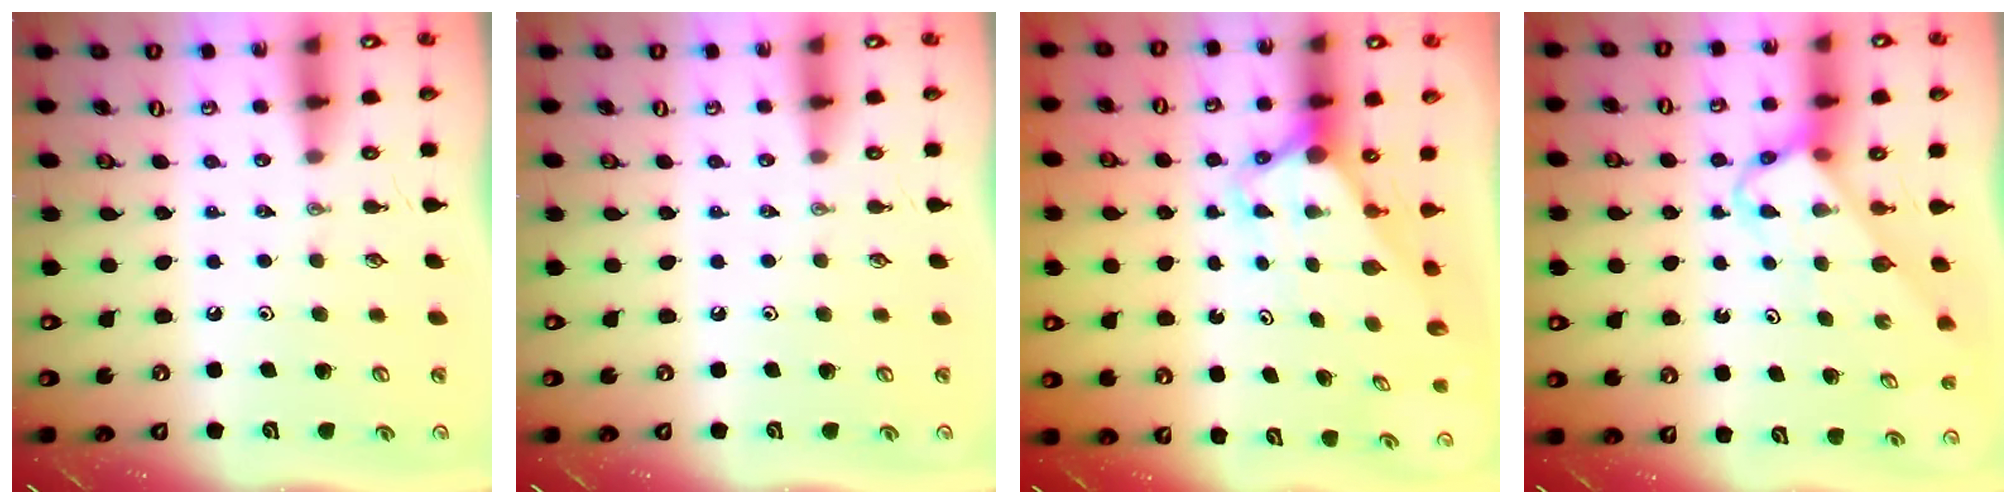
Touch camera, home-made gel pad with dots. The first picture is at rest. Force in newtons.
{"total": 0.0}
{"total": 3.2, "press": 3.2, "slide": 0.3}
{"total": 3.8, "press": 3.8, "slide": 0.1}